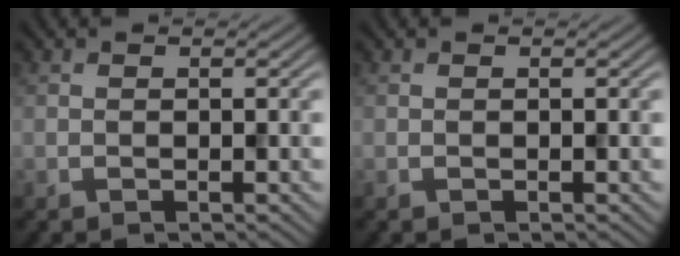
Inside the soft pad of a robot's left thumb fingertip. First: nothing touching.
{"total": 0.0}